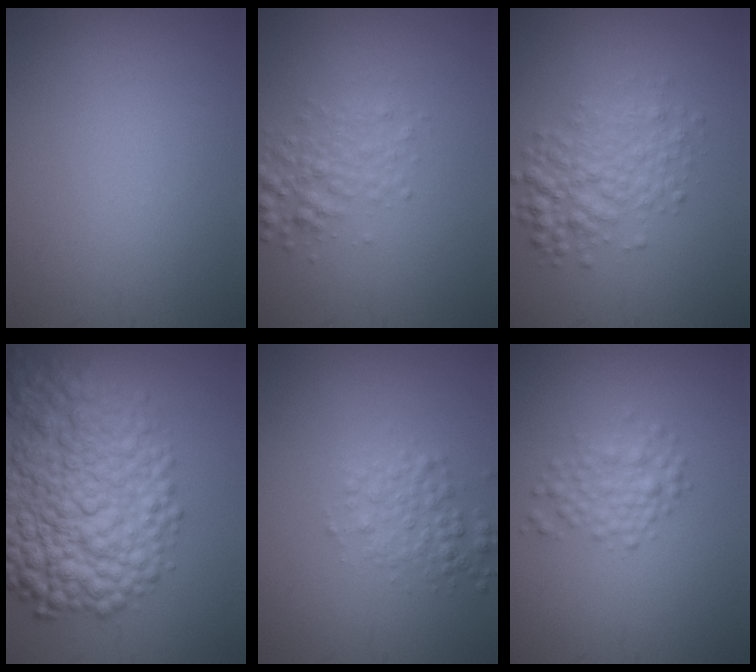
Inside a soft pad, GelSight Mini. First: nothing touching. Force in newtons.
{"total": 2.5, "press": 2.5, "slide": 0.0}
{"total": 4.0, "press": 4.0, "slide": 0.0}
{"total": 11.4, "press": 11.4, "slide": 0.3}
{"total": 2.4, "press": 2.4, "slide": 0.1}
{"total": 2.4, "press": 2.4, "slide": 0.0}